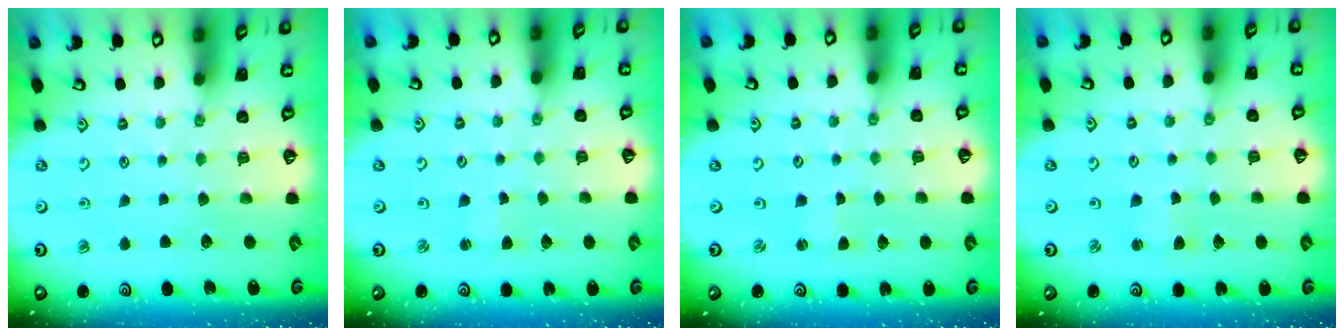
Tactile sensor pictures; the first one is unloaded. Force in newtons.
{"total": 1.6, "press": 1.6, "slide": 0.2}
{"total": 1.0, "press": 0.9, "slide": 0.1}
{"total": 1.5, "press": 1.5, "slide": 0.2}